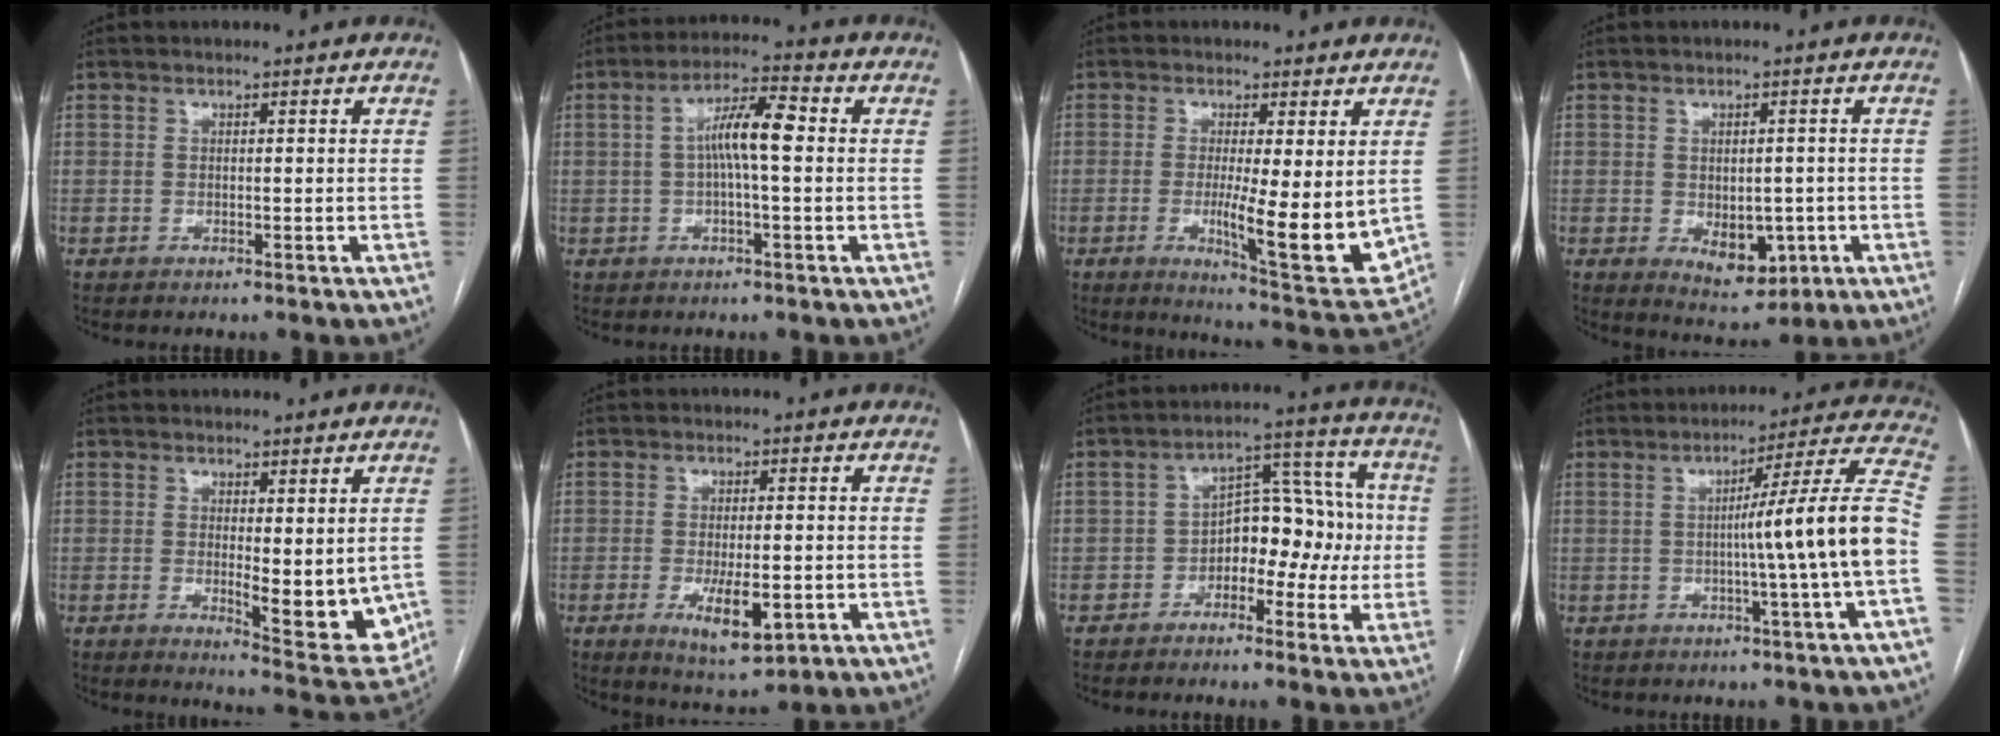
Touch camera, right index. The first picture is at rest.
{"total": 7.3, "force": [0.4, 1.1, 7.2], "torque": [-0.134, 0.020, 0.003]}
{"total": 11.6, "force": [-0.3, 2.0, 11.5], "torque": [-0.166, -0.027, 0.003]}
{"total": 6.4, "force": [-1.6, 3.8, 4.8], "torque": [-0.066, -0.003, -0.007]}
{"total": 9.8, "force": [-0.6, 3.1, 9.2], "torque": [-0.108, -0.023, 0.003]}
{"total": 7.7, "force": [-2.6, 2.3, 6.9], "torque": [-0.122, -0.014, -0.031]}
{"total": 9.3, "force": [-2.2, 5.7, 7.1], "torque": [-0.096, 0.044, -0.036]}
{"total": 13.1, "force": [-2.0, -2.5, 12.7], "torque": [-0.171, 0.011, -0.033]}